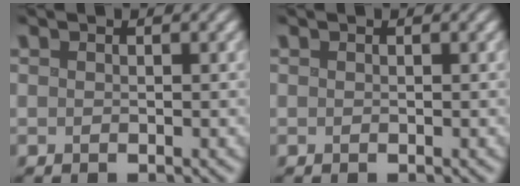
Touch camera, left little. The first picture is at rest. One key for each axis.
{"total": 0.0}